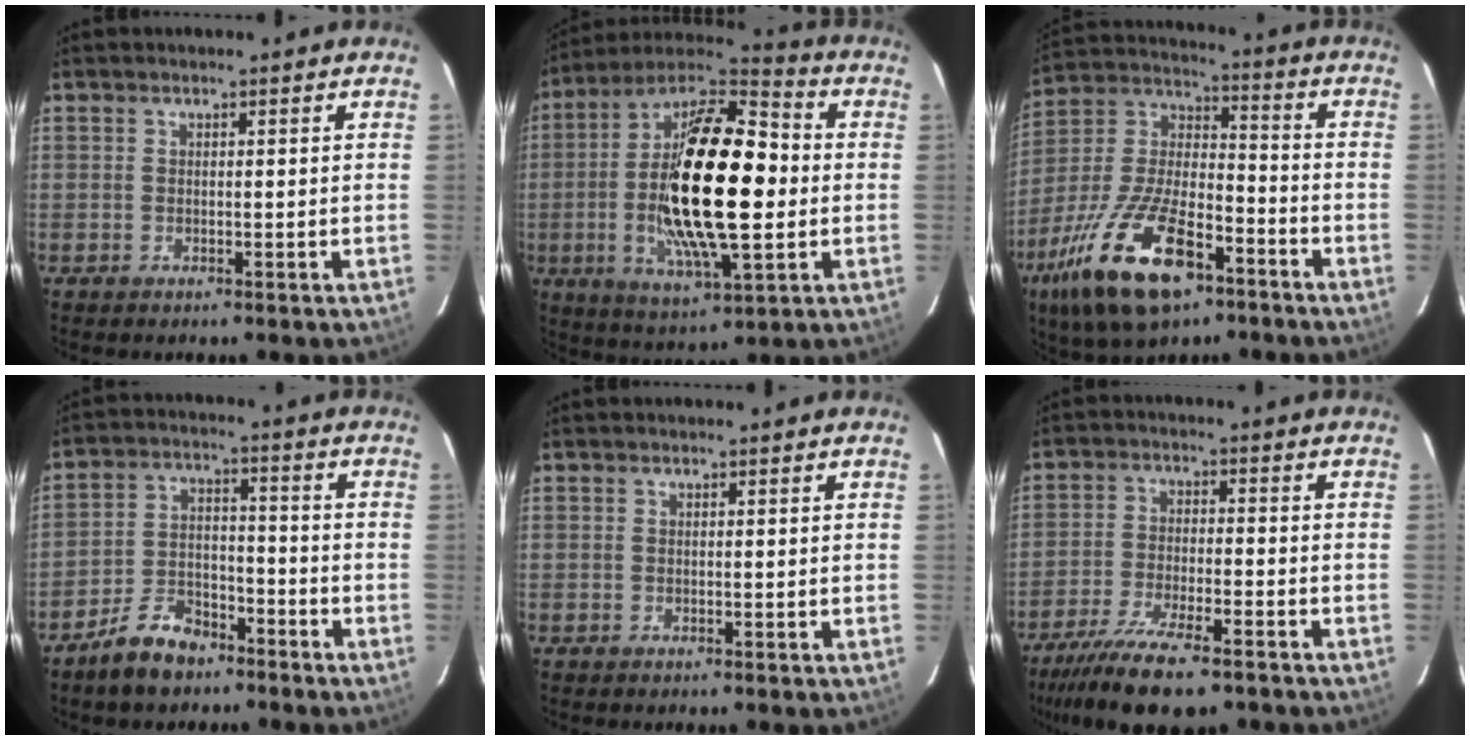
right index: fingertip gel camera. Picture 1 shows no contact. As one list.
[{"total": 25.4, "force": [-1.4, 8.9, 23.7], "torque": [-0.455, -0.002, -0.037]}, {"total": 22.4, "force": [-12.3, 9.3, 16.2], "torque": [-0.333, -0.023, -0.217]}, {"total": 9.1, "force": [-6.9, 4.6, 3.9], "torque": [-0.092, 0.018, -0.113]}, {"total": 0.0}, {"total": 14.7, "force": [-11.3, 3.6, 8.7], "torque": [-0.189, -0.038, -0.195]}]